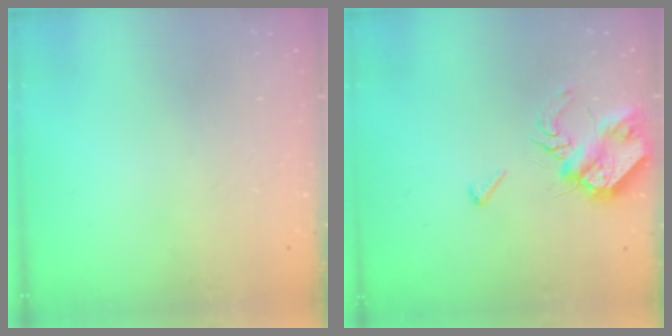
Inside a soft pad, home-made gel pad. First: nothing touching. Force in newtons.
{"total": 9.1, "press": 9.0, "slide": 1.3}